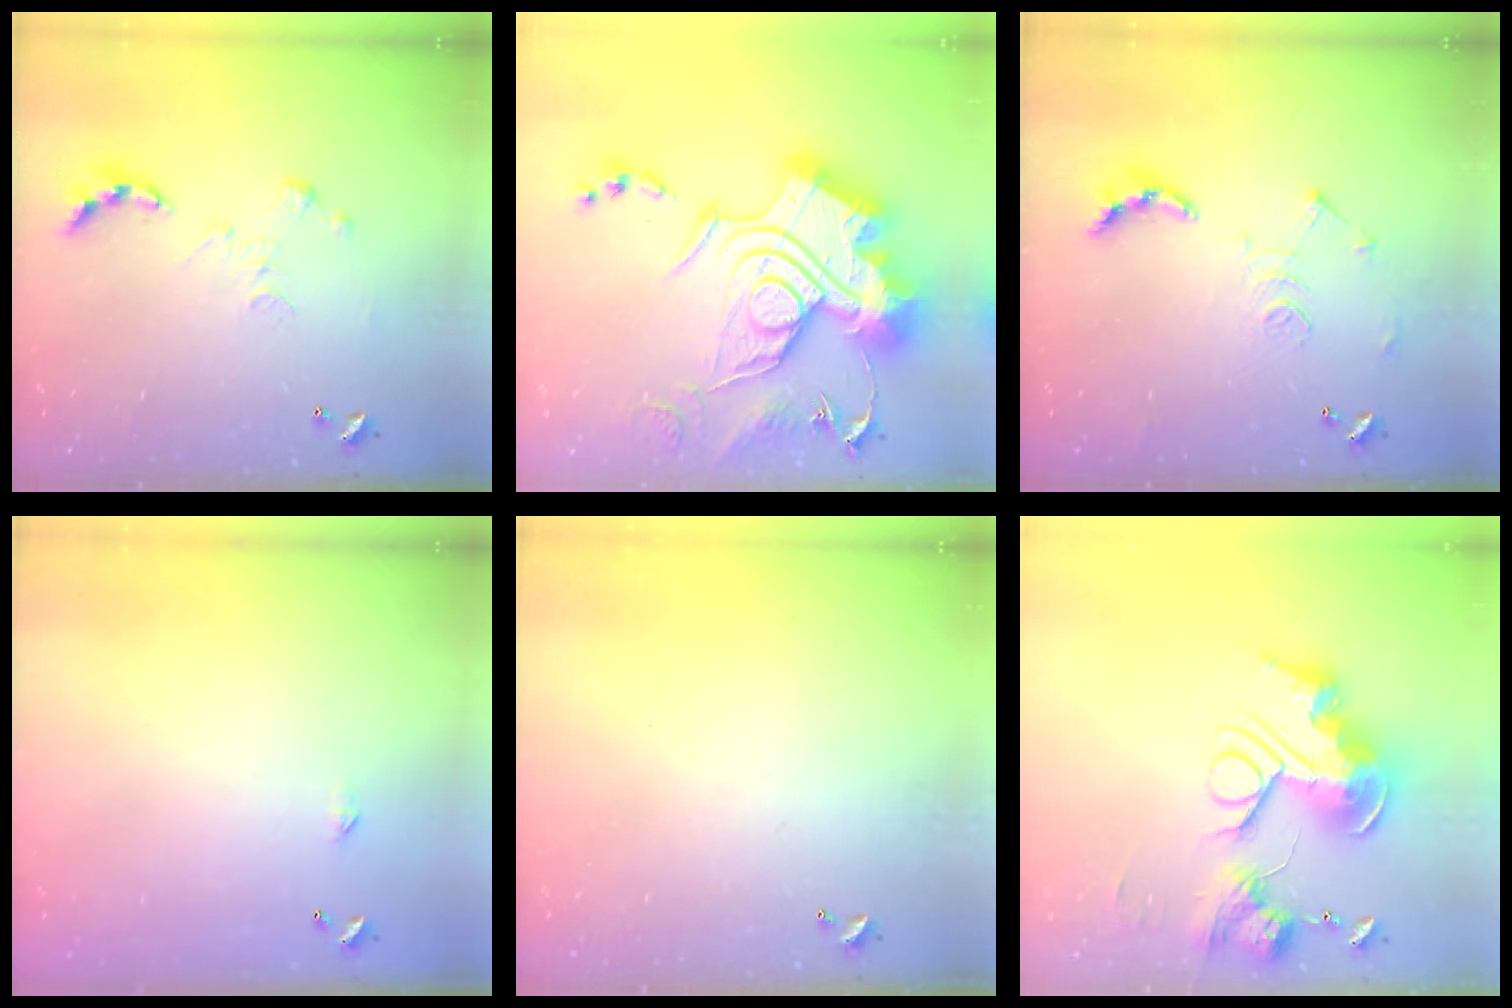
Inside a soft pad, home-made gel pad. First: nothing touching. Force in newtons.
{"total": 1.1, "press": 1.1, "slide": 0.0}
{"total": 12.0, "press": 11.9, "slide": 1.3}
{"total": 2.3, "press": 2.3, "slide": 0.4}
{"total": 0.0}
{"total": 0.9, "press": 0.9, "slide": 0.0}